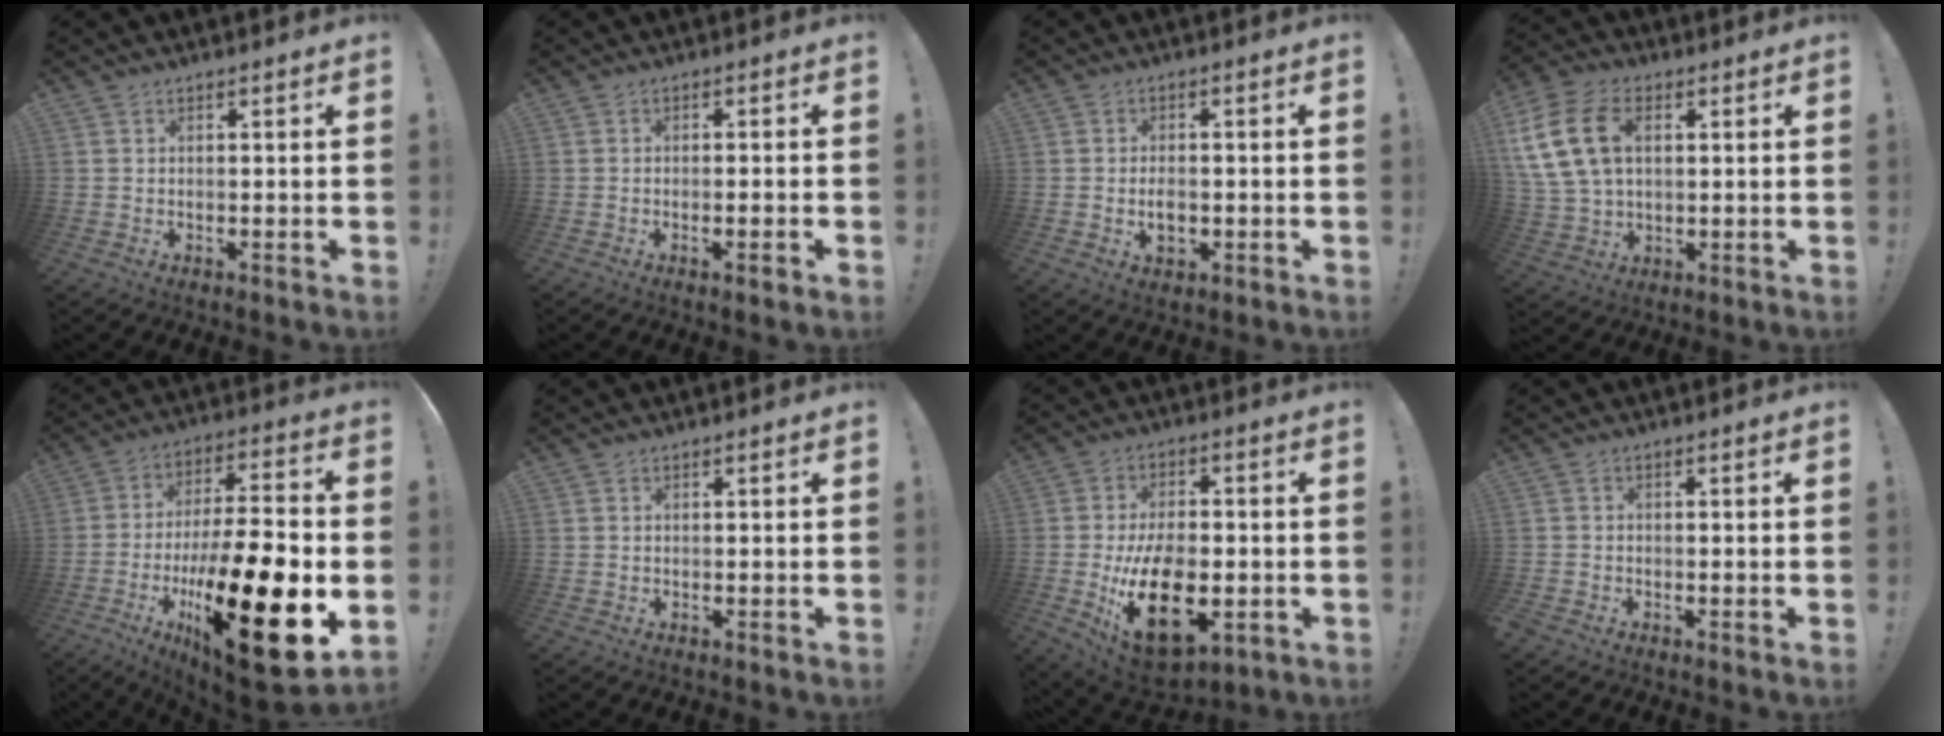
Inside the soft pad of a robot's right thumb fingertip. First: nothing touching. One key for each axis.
{"total": 2.2, "fx": -0.8, "fy": -0.2, "fz": 2.1, "tx": -0.033, "ty": -0.001, "tz": -0.013}
{"total": 4.1, "fx": -0.9, "fy": 2.7, "fz": 2.9, "tx": -0.036, "ty": 0.003, "tz": -0.014}
{"total": 16.4, "fx": 4.6, "fy": 10.6, "fz": 11.6, "tx": -0.235, "ty": -0.002, "tz": 0.085}
{"total": 27.9, "fx": -7.9, "fy": 8.4, "fz": 25.4, "tx": -0.426, "ty": 0.043, "tz": -0.120}
{"total": 0.0}
{"total": 20.7, "fx": -5.2, "fy": 12.2, "fz": 15.9, "tx": -0.282, "ty": 0.010, "tz": -0.074}
{"total": 1.1, "fx": -0.9, "fy": 0.6, "fz": -0.1, "tx": -0.002, "ty": 0.006, "tz": -0.015}